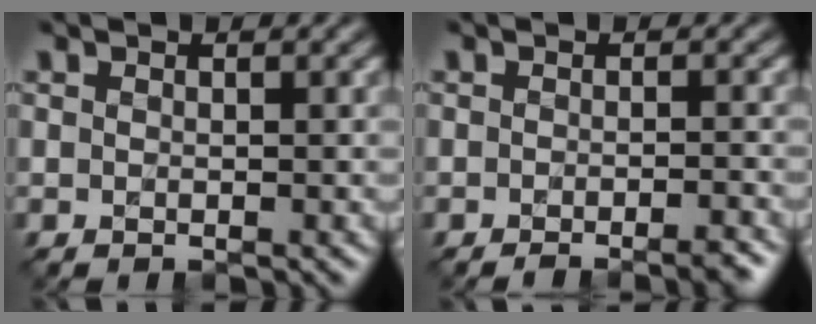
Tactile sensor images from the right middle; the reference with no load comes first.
{"total": 3.0, "force": [-2.2, 0.5, 2.0], "torque": [-0.021, 0.002, -0.036]}